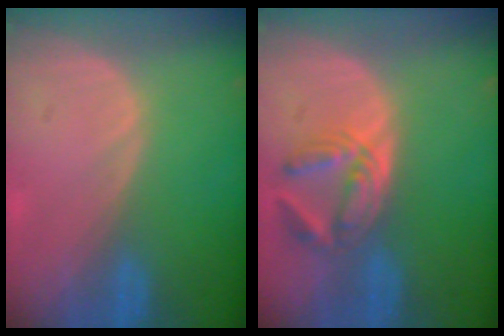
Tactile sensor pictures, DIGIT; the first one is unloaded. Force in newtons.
{"total": 5.5, "press": 5.3, "slide": 1.4}